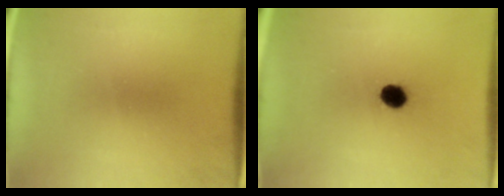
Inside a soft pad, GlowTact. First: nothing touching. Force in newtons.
{"total": 4.2}